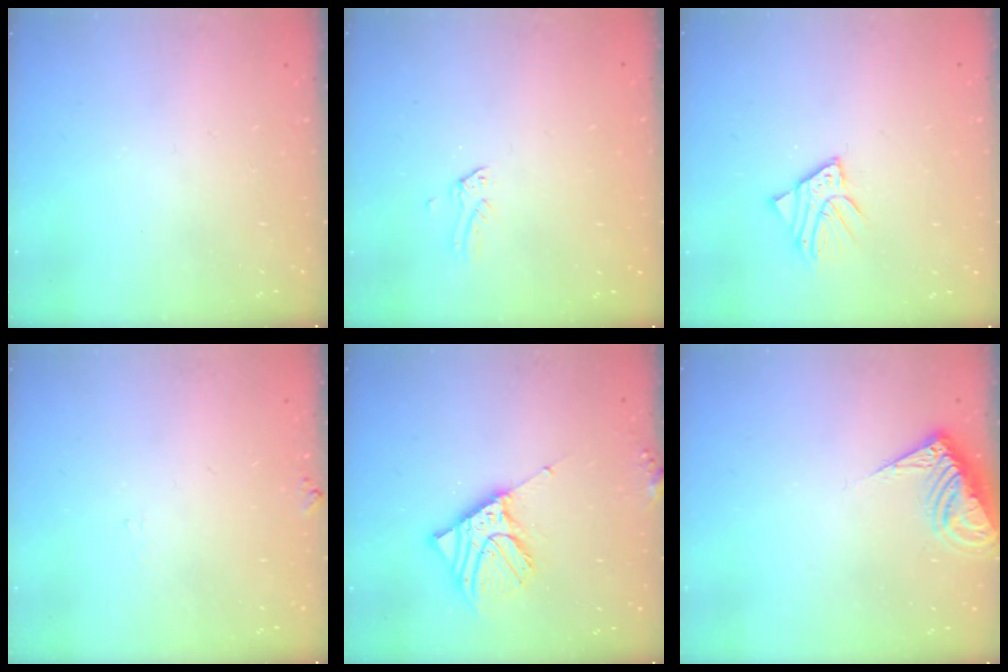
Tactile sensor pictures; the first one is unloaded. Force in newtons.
{"total": 0.0}
{"total": 5.2, "press": 5.2, "slide": 0.6}
{"total": 3.9, "press": 3.9, "slide": 0.4}
{"total": 9.6, "press": 9.5, "slide": 1.4}
{"total": 9.3, "press": 9.2, "slide": 1.1}